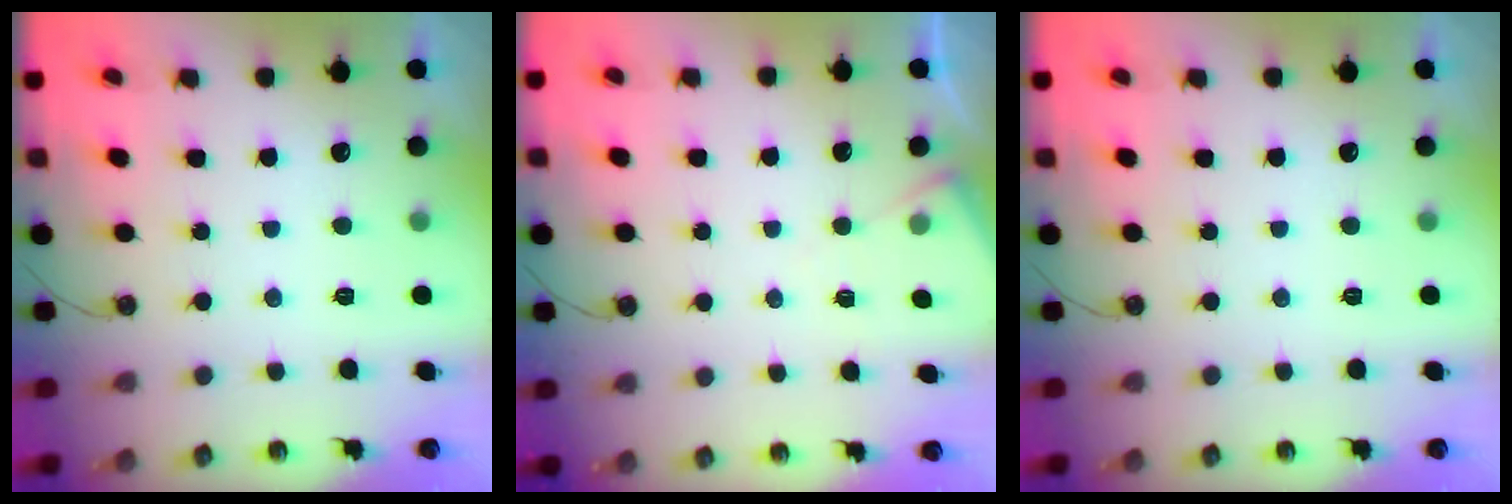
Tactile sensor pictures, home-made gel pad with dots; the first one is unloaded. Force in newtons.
{"total": 4.4, "press": 4.4, "slide": 0.7}
{"total": 0.0}